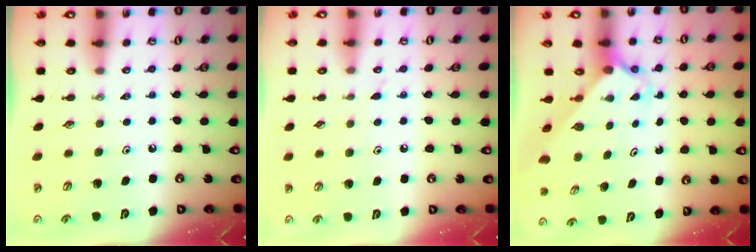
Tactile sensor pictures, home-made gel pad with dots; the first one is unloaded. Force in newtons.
{"total": 5.0, "press": 4.9, "slide": 0.6}
{"total": 2.4, "press": 2.4, "slide": 0.3}